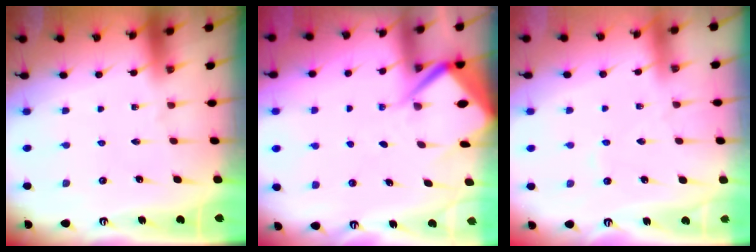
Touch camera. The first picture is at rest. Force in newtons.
{"total": 6.6, "press": 6.6, "slide": 0.6}
{"total": 3.6, "press": 3.5, "slide": 0.6}